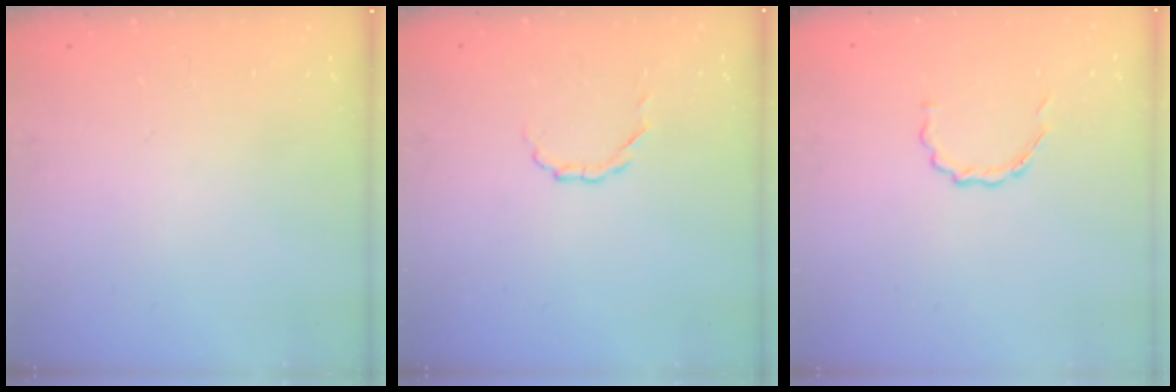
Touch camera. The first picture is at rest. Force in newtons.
{"total": 2.8, "press": 2.7, "slide": 0.8}
{"total": 3.3, "press": 3.1, "slide": 1.0}